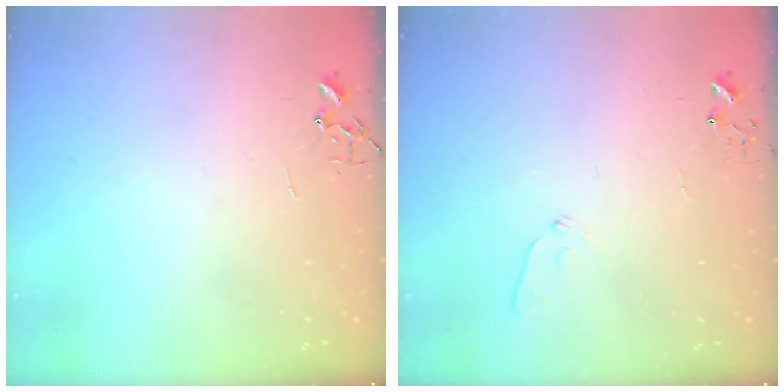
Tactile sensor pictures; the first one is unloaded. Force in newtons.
{"total": 5.6, "press": 5.6, "slide": 0.6}